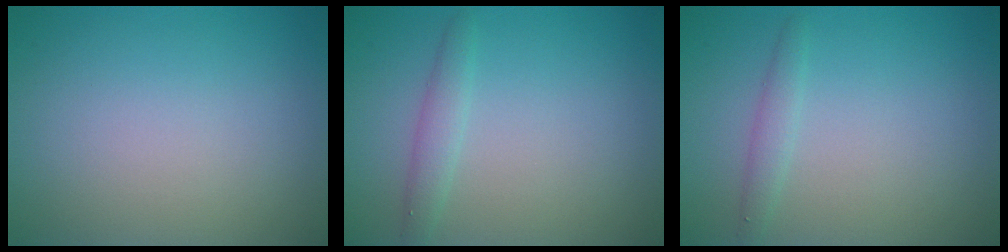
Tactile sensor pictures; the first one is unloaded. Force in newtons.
{"total": 1.6, "press": 1.6, "slide": 0.1}
{"total": 1.3, "press": 1.3, "slide": 0.0}